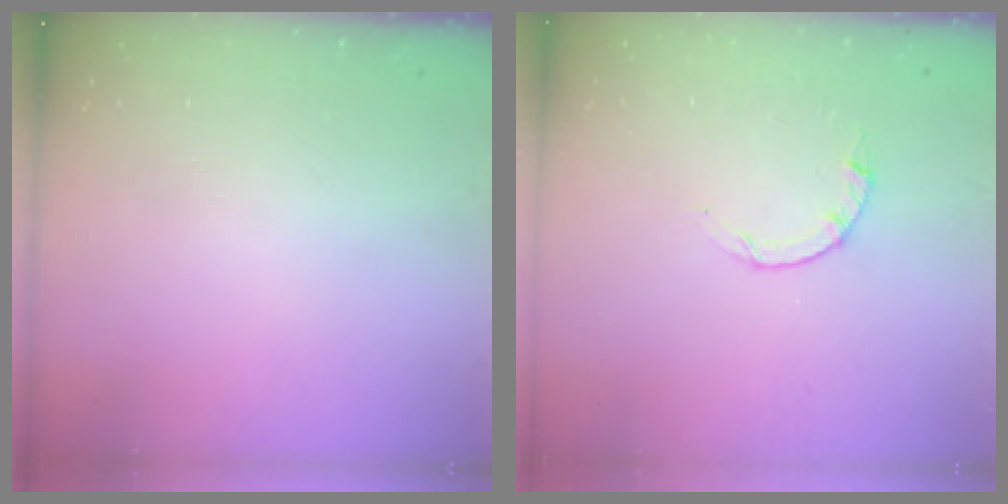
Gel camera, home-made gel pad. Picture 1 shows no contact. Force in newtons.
{"total": 2.2, "press": 2.1, "slide": 0.4}